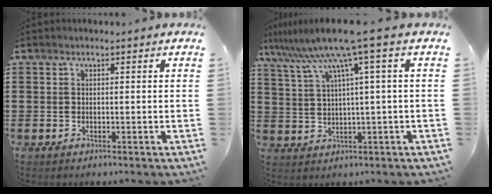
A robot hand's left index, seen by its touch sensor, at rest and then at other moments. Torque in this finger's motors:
{"motor_torque": [1.30, -0.84, 0.46, 0.21]}